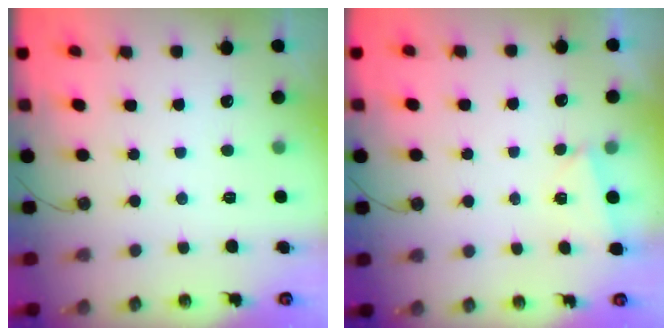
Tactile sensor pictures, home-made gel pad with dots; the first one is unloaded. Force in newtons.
{"total": 2.1, "press": 0.8, "slide": 1.9}